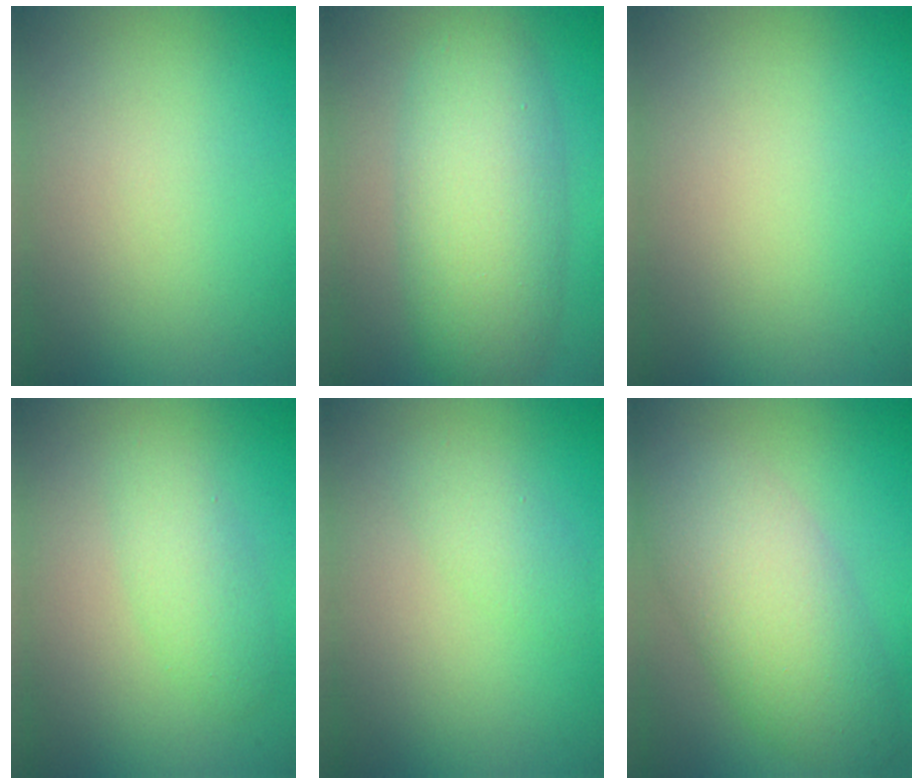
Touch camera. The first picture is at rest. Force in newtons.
{"total": 7.6, "press": 7.6, "slide": 0.2}
{"total": 0.0}
{"total": 2.4, "press": 2.4, "slide": 0.1}
{"total": 1.9, "press": 1.9, "slide": 0.0}
{"total": 7.7, "press": 7.7, "slide": 0.1}